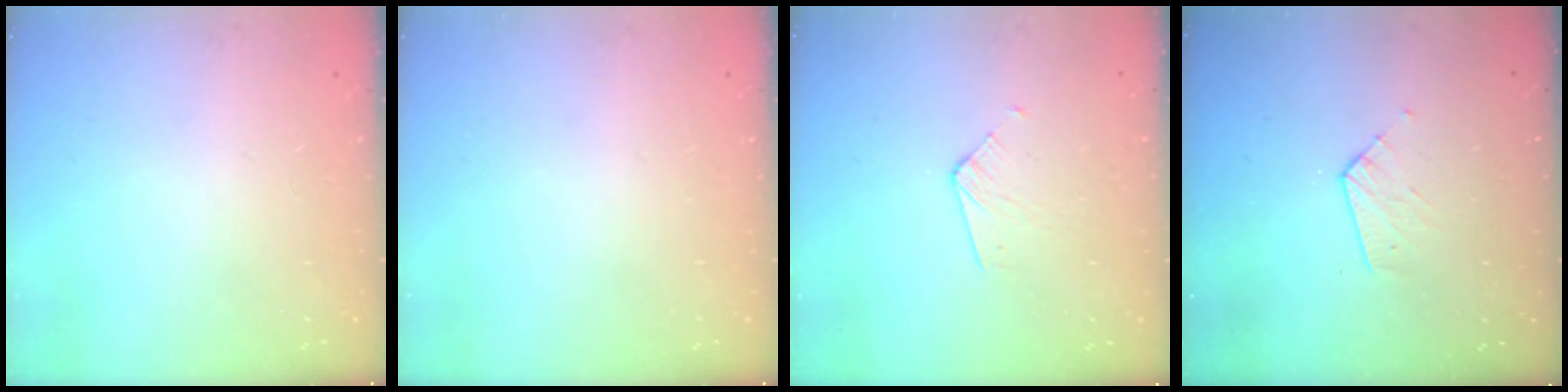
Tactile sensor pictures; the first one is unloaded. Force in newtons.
{"total": 0.0}
{"total": 3.5, "press": 3.5, "slide": 0.4}
{"total": 4.3, "press": 4.3, "slide": 0.4}